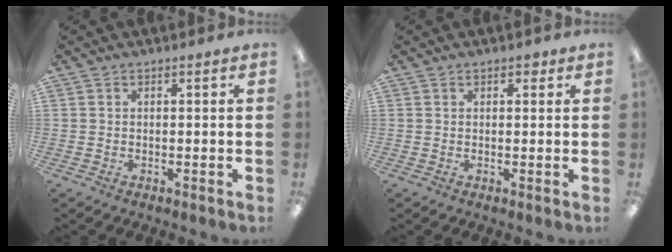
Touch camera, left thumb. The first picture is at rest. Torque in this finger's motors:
{"motor_torque": [-0.14, -0.01, -0.47, -0.05, 0.02]}